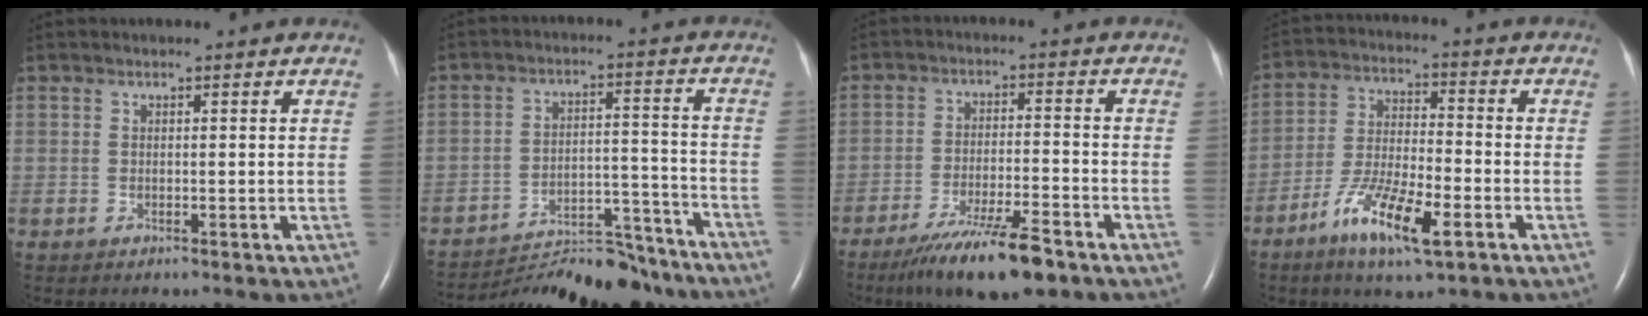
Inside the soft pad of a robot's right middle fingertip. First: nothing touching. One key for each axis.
{"total": 17.5, "fx": -16.9, "fy": 2.2, "fz": 4.0, "tx": -0.071, "ty": 0.013, "tz": -0.240}
{"total": 11.5, "fx": -8.2, "fy": 1.5, "fz": 7.9, "tx": -0.139, "ty": -0.027, "tz": -0.137}
{"total": 11.2, "fx": -5.9, "fy": 2.2, "fz": 9.2, "tx": -0.183, "ty": -0.013, "tz": -0.106}